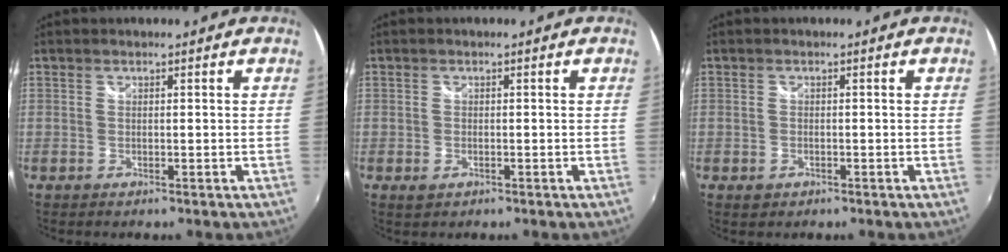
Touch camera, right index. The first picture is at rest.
{"total": 1.6, "force": [-0.6, 1.2, 0.9], "torque": [-0.017, -0.002, -0.009]}
{"total": 1.8, "force": [-0.8, 1.4, 0.7], "torque": [-0.015, 0.000, -0.009]}